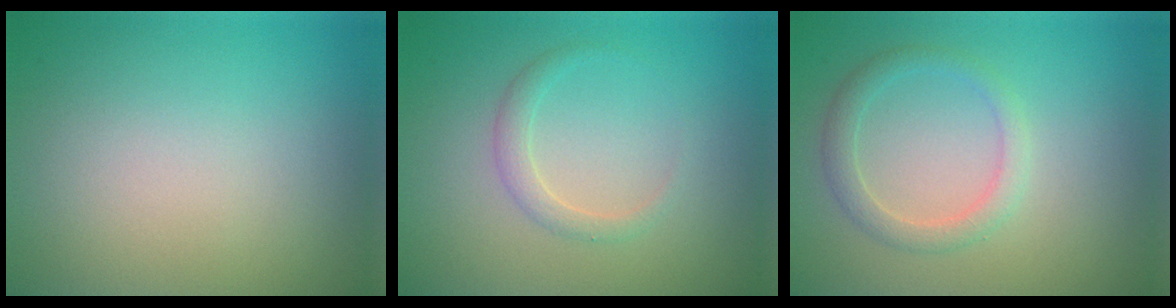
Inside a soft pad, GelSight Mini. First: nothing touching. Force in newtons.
{"total": 1.5, "press": 1.5, "slide": 0.1}
{"total": 2.3, "press": 2.3, "slide": 0.1}